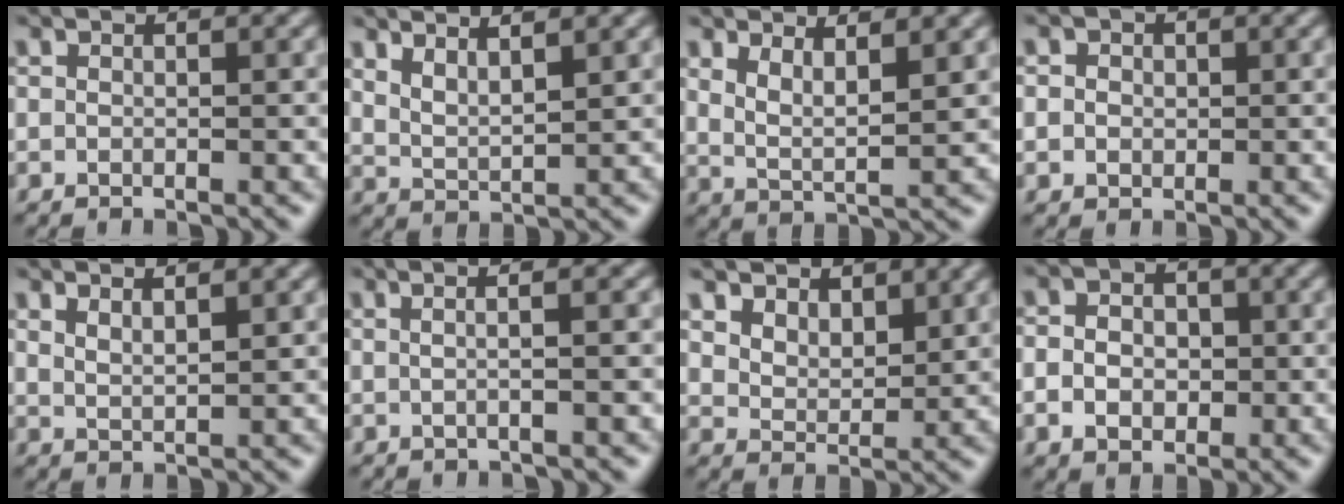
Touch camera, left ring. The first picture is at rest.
{"total": 3.1, "force": [2.6, 0.7, 1.6], "torque": [-0.027, 0.005, 0.046]}
{"total": 3.3, "force": [2.3, 0.9, 2.3], "torque": [-0.047, -0.009, 0.043]}
{"total": 2.6, "force": [0.9, 2.2, 1.1], "torque": [-0.003, 0.015, -0.002]}
{"total": 1.9, "force": [1.6, 0.4, 1.0], "torque": [-0.014, 0.002, 0.026]}
{"total": 4.0, "force": [1.2, 1.8, 3.4], "torque": [-0.018, 0.018, -0.021]}
{"total": 4.4, "force": [3.5, 2.3, 1.5], "torque": [-0.050, -0.010, 0.062]}
{"total": 3.7, "force": [-0.4, 3.0, 2.1], "torque": [-0.031, 0.001, -0.013]}